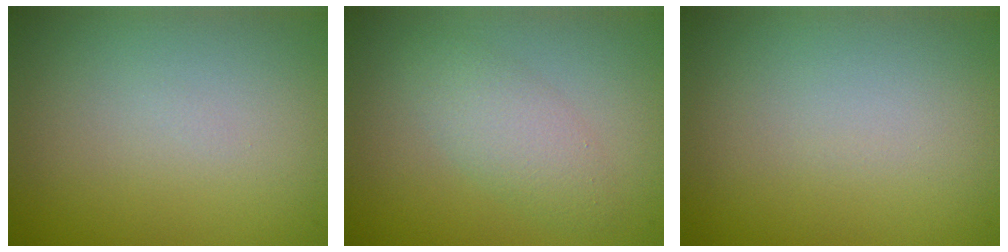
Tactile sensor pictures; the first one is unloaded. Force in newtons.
{"total": 2.7, "press": 2.7, "slide": 0.2}
{"total": 0.0}